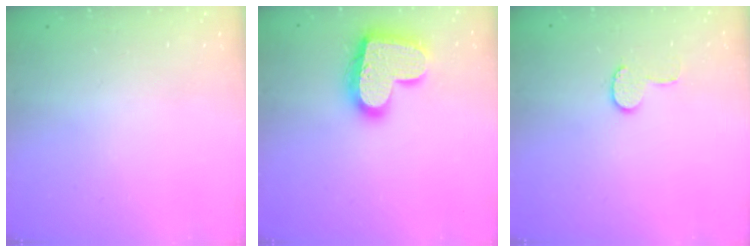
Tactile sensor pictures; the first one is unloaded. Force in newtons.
{"total": 20.0, "press": 20.0, "slide": 1.2}
{"total": 6.4, "press": 6.4, "slide": 0.6}